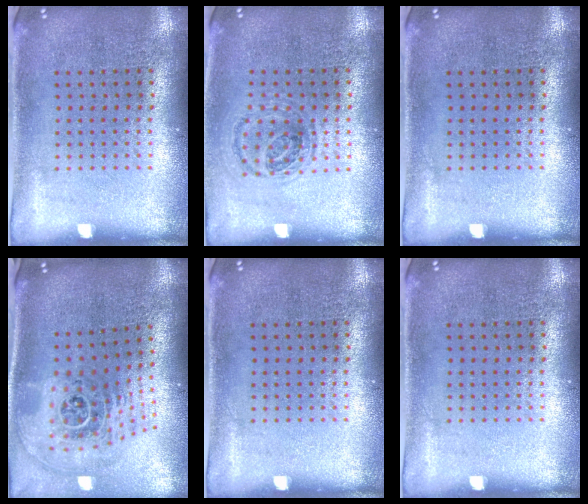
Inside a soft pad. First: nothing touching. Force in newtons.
{"total": 1.1, "press": 1.0, "slide": 0.5}
{"total": 0.0}
{"total": 2.7, "press": 1.8, "slide": 2.0}
{"total": 0.0}
{"total": 0.0}